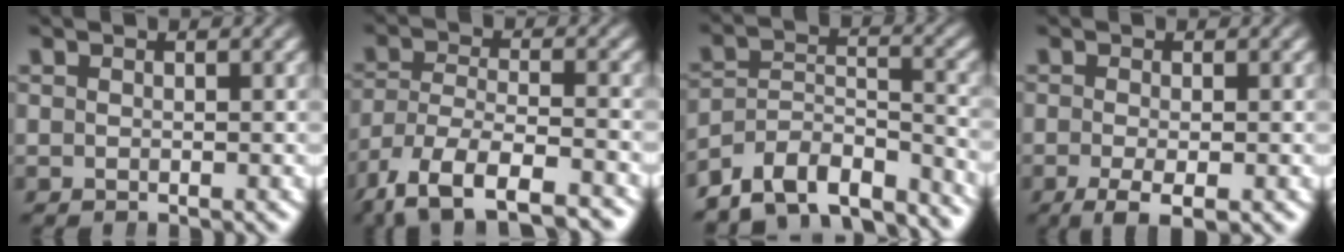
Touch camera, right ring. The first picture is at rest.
{"total": 9.6, "force": [-5.7, 5.3, 5.6], "torque": [-0.125, -0.056, -0.065]}
{"total": 11.9, "force": [-9.2, 6.4, 4.1], "torque": [-0.089, -0.050, -0.143]}
{"total": 4.4, "force": [-2.7, 1.7, 2.9], "torque": [-0.061, -0.024, -0.033]}